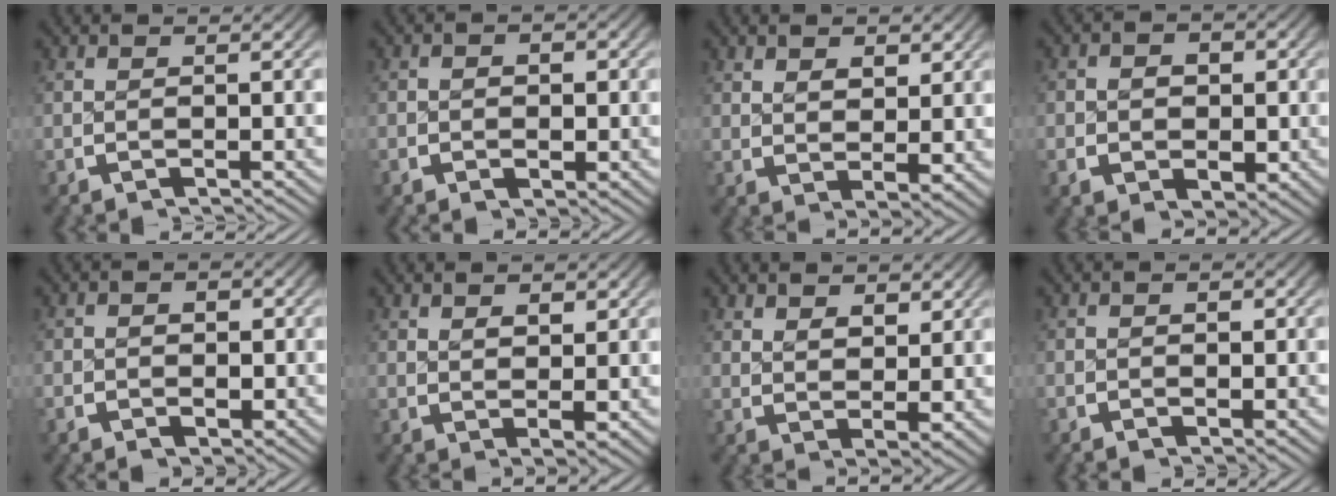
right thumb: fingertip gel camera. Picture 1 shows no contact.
{"total": 2.1, "force": [-0.2, 1.6, 1.3], "torque": [-0.020, -0.003, -0.006]}
{"total": 2.7, "force": [1.6, 1.4, 1.6], "torque": [-0.020, -0.012, 0.038]}
{"total": 4.5, "force": [-0.3, 3.5, 2.8], "torque": [-0.040, -0.010, -0.002]}
{"total": 2.5, "force": [-0.2, 1.9, 1.6], "torque": [-0.021, -0.003, -0.005]}
{"total": 2.5, "force": [1.2, 1.2, 1.8], "torque": [-0.023, -0.009, 0.028]}
{"total": 3.0, "force": [1.9, 1.5, 1.8], "torque": [-0.023, -0.015, 0.043]}
{"total": 1.4, "force": [0.0, 1.0, 1.0], "torque": [-0.016, -0.004, 0.000]}